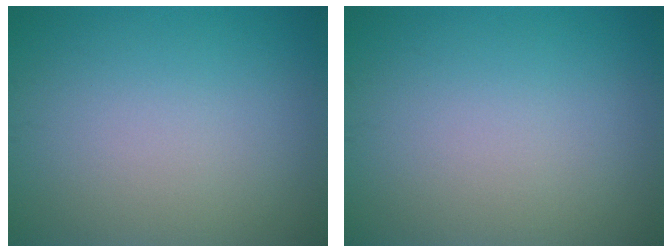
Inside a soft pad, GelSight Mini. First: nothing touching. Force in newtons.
{"total": 0.0}